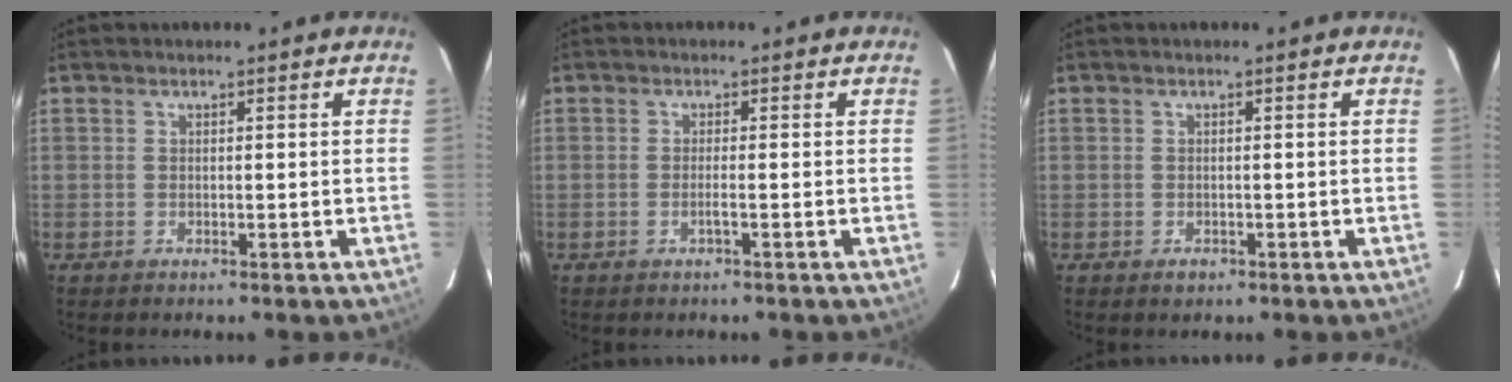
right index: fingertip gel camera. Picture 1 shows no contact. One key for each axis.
{"total": 1.3, "fx": -0.5, "fy": -0.2, "fz": 1.1, "tx": -0.023, "ty": 0.000, "tz": -0.011}
{"total": 1.1, "fx": -0.6, "fy": 0.8, "fz": 0.4, "tx": -0.006, "ty": 0.001, "tz": -0.005}